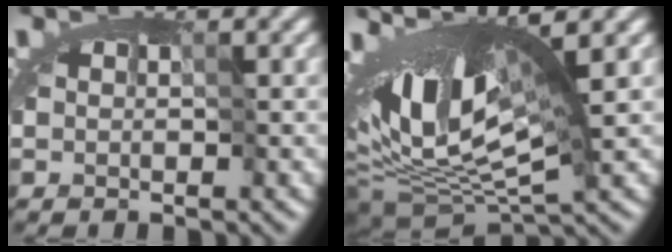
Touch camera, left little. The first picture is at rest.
{"total": 12.1, "force": [1.3, 4.4, 11.2], "torque": [-0.176, 0.008, 0.039]}